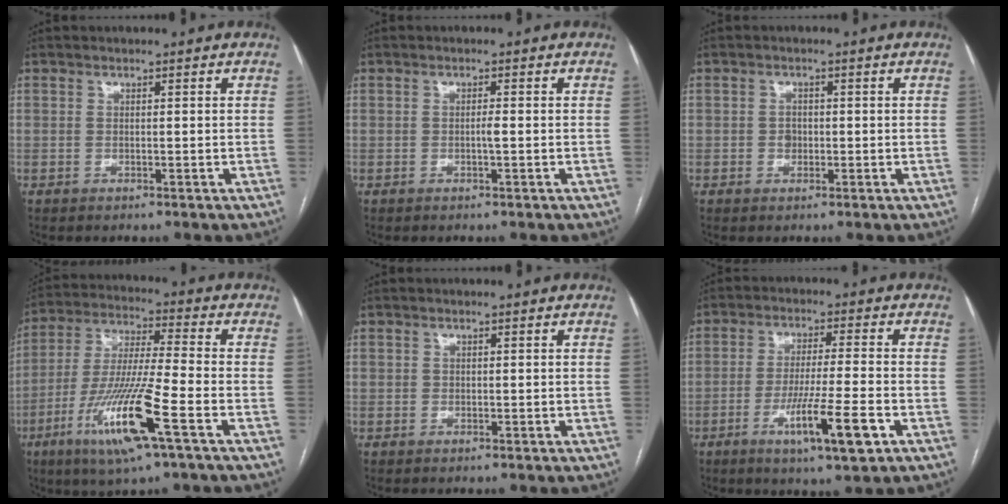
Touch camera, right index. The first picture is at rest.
{"total": 0.9, "force": [-0.3, -0.2, 0.8], "torque": [-0.016, 0.000, -0.005]}
{"total": 1.6, "force": [-0.3, 1.3, 0.8], "torque": [-0.010, 0.005, -0.003]}
{"total": 15.2, "force": [-6.6, 0.3, 13.7], "torque": [-0.279, -0.021, -0.123]}
{"total": 0.0}
{"total": 9.8, "force": [-4.2, 0.0, 8.8], "torque": [-0.153, -0.019, -0.070]}